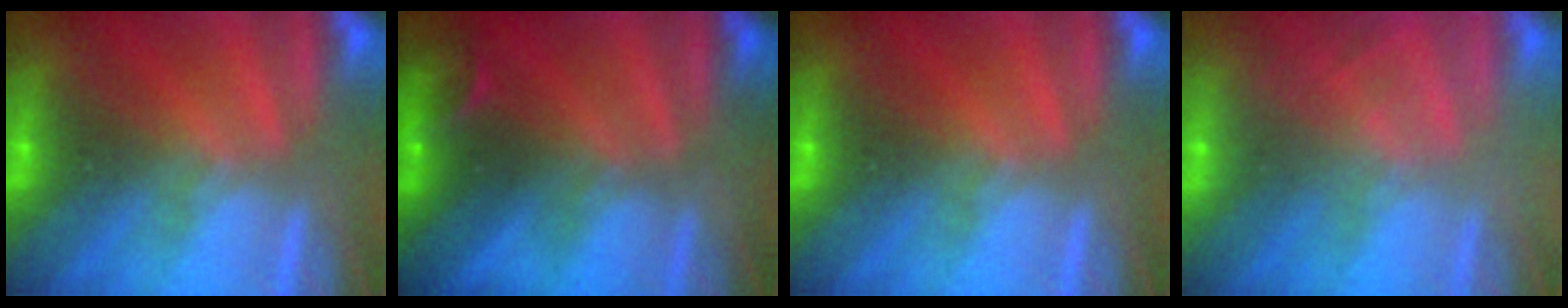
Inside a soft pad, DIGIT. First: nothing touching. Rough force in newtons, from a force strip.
{"total": 2.9}
{"total": 0.0}
{"total": 2.0}